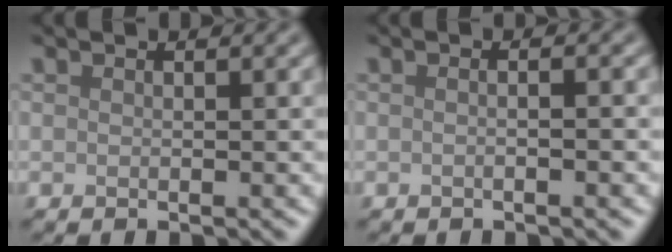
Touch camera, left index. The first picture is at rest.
{"total": 3.0, "force": [0.5, 1.5, 2.5], "torque": [0.002, 0.007, -0.022]}